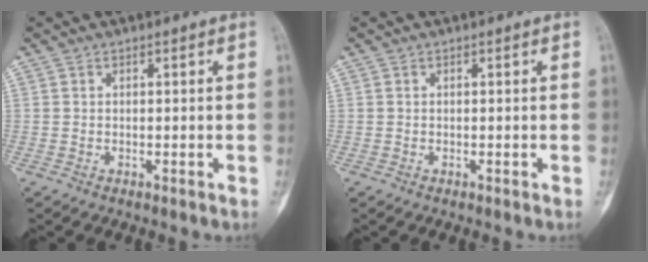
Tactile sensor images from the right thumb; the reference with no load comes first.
{"total": 0.0}